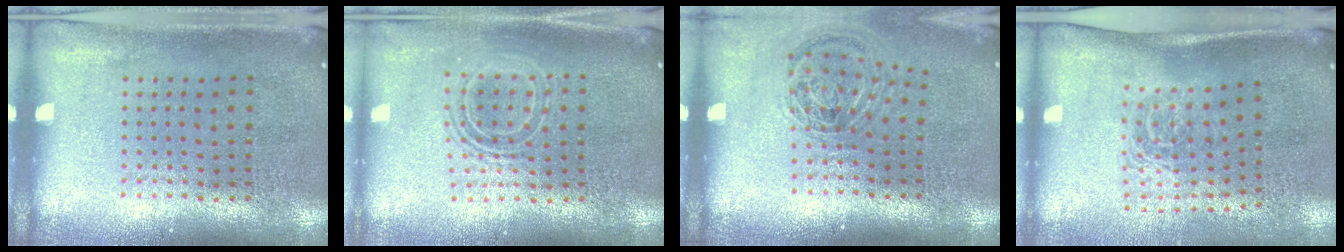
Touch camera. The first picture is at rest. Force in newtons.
{"total": 1.6, "press": 1.3, "slide": 1.0}
{"total": 1.2, "press": 1.1, "slide": 0.4}
{"total": 1.7, "press": 1.1, "slide": 1.3}